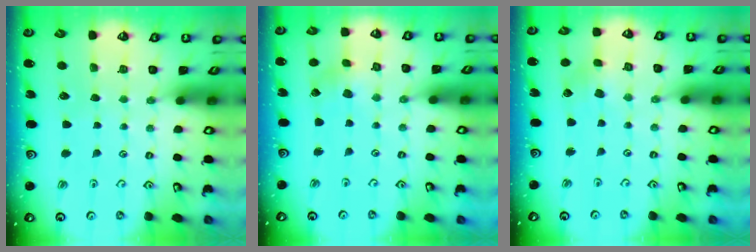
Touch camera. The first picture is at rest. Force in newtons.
{"total": 2.6, "press": 2.6, "slide": 0.4}
{"total": 2.3, "press": 2.3, "slide": 0.3}